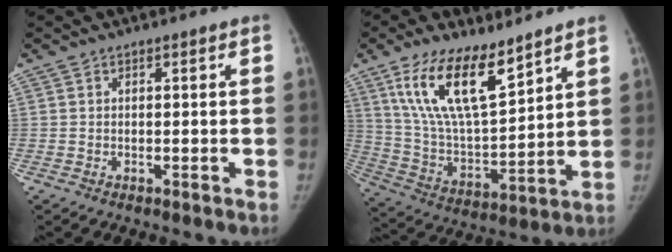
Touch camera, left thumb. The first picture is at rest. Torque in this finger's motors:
{"motor_torque": [0.73, 0.00, 1.70, -1.10, 0.19]}